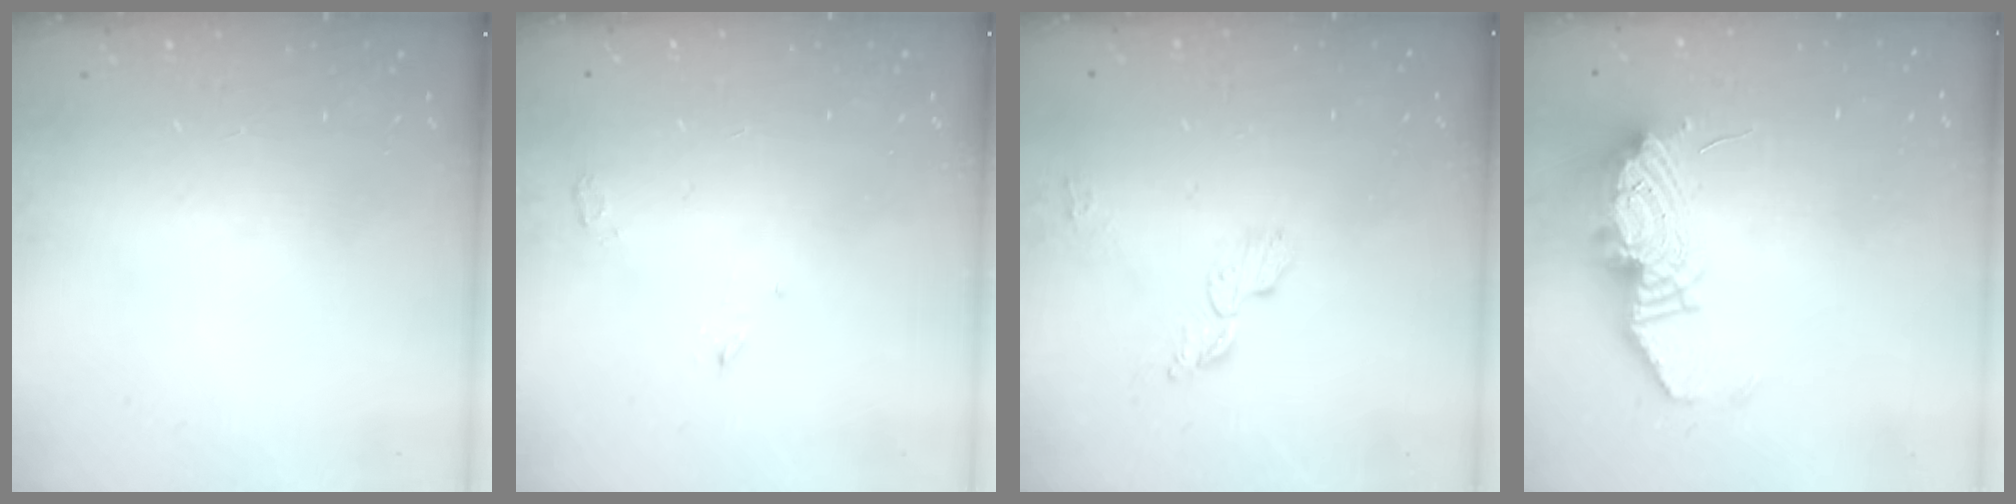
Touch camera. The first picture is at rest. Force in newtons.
{"total": 2.8, "press": 2.7, "slide": 0.7}
{"total": 6.0, "press": 5.9, "slide": 0.6}
{"total": 13.2, "press": 13.1, "slide": 1.1}